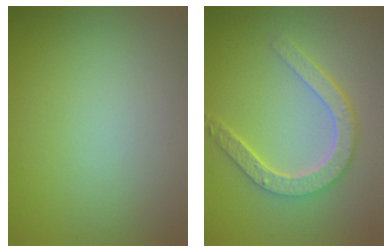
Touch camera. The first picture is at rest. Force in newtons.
{"total": 4.6, "press": 3.7, "slide": 2.8}